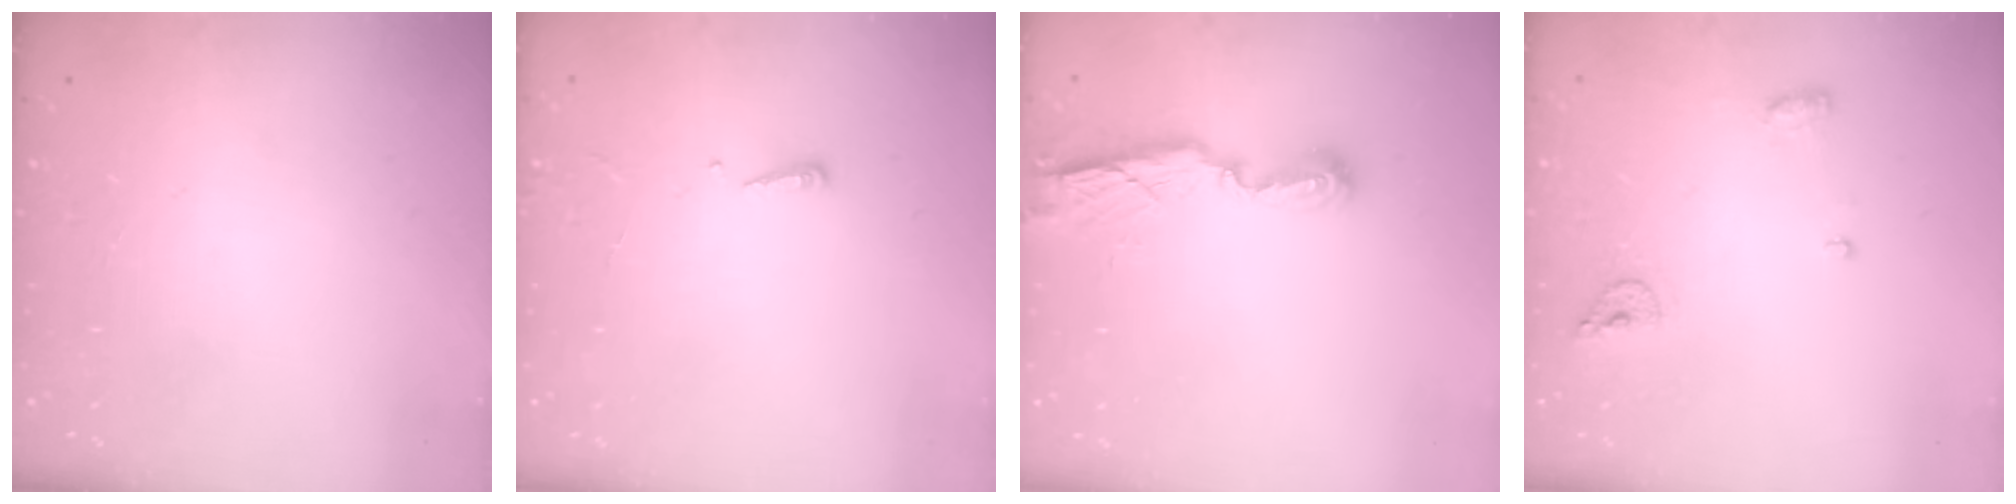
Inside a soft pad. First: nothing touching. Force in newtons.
{"total": 2.4, "press": 2.4, "slide": 0.2}
{"total": 7.7, "press": 7.7, "slide": 0.2}
{"total": 6.6, "press": 6.5, "slide": 1.0}